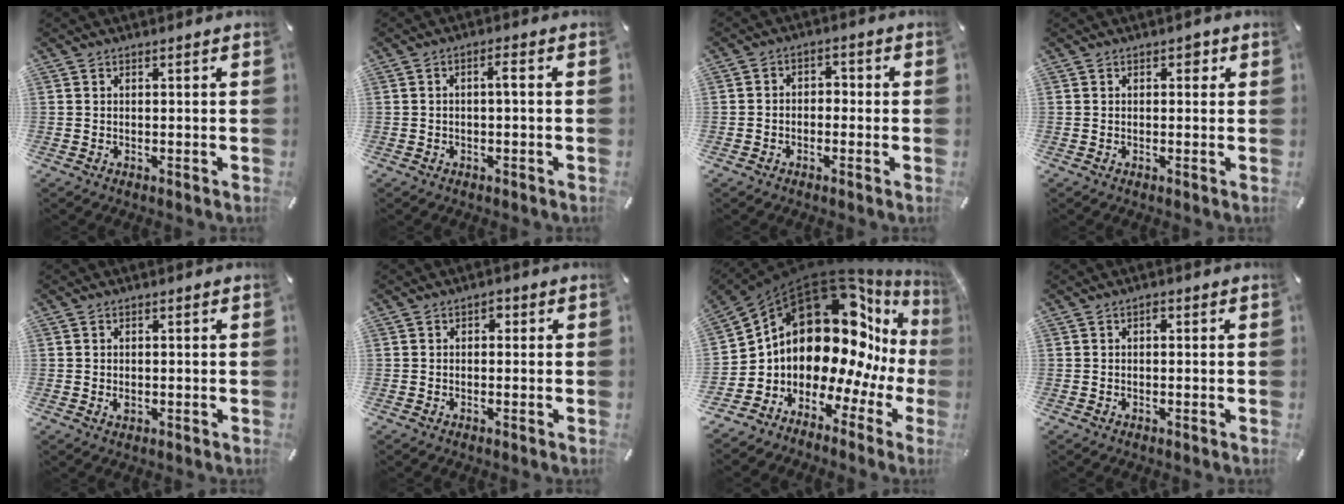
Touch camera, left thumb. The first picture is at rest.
{"total": 2.5, "force": [-0.2, 0.8, 2.4], "torque": [-0.046, 0.008, -0.008]}
{"total": 3.2, "force": [-2.2, 2.2, 0.9], "torque": [-0.015, 0.016, -0.044]}
{"total": 1.6, "force": [0.4, 1.3, 1.0], "torque": [-0.005, 0.003, 0.000]}
{"total": 1.3, "force": [-0.2, 0.9, 0.9], "torque": [-0.017, 0.002, -0.005]}
{"total": 1.3, "force": [-0.2, 1.1, 0.7], "torque": [-0.016, 0.008, -0.007]}
{"total": 20.8, "force": [7.5, 13.5, 14.0], "torque": [-0.224, -0.093, 0.138]}
{"total": 0.9, "force": [0.0, 0.6, 0.6], "torque": [-0.012, 0.005, -0.001]}